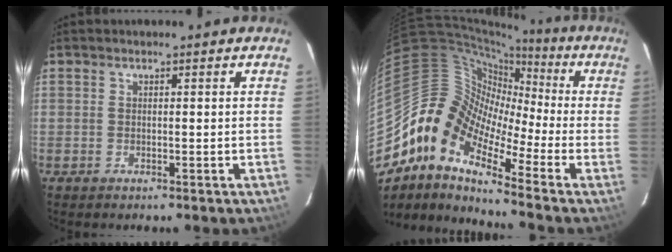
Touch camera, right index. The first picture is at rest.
{"total": 11.9, "force": [-6.3, 6.1, 8.1], "torque": [-0.128, 0.014, -0.149]}